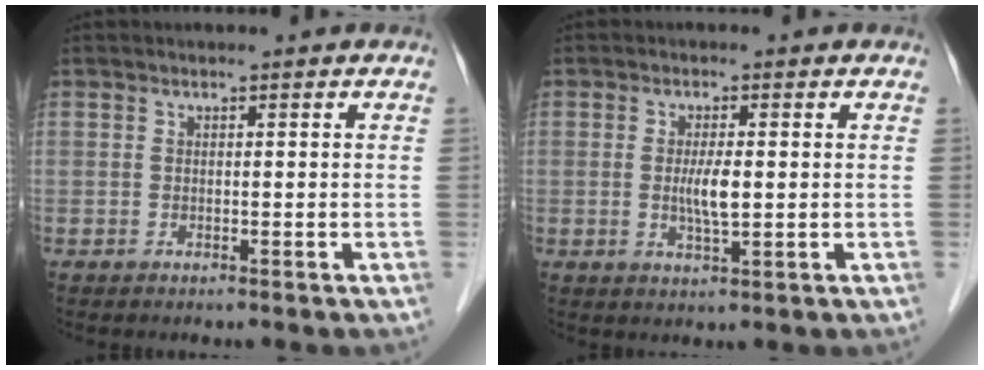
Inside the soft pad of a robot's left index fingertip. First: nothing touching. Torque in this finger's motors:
{"motor_torque": [0.20, 0.12, 0.09, 0.06]}